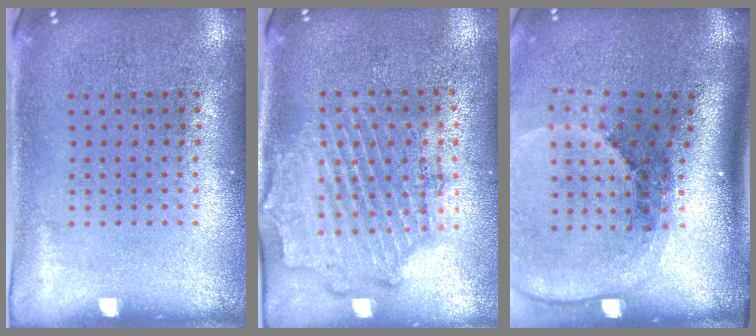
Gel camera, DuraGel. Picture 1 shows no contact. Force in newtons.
{"total": 1.9, "press": 1.7, "slide": 0.8}
{"total": 2.7, "press": 1.8, "slide": 2.0}